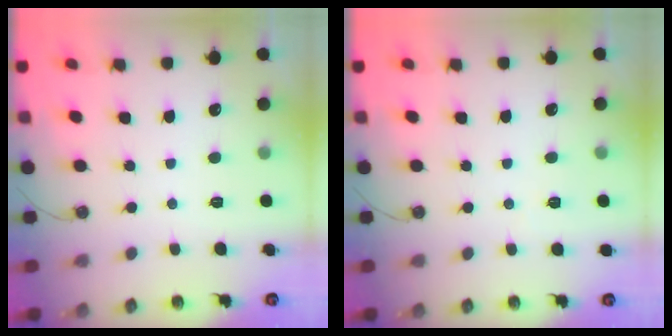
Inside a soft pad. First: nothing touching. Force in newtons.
{"total": 2.7, "press": 2.5, "slide": 1.1}